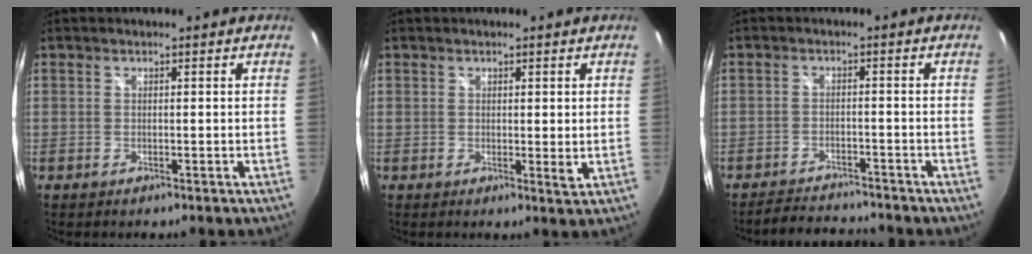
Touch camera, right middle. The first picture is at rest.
{"total": 2.2, "force": [1.6, 0.4, 1.5], "torque": [-0.021, 0.000, 0.022]}
{"total": 6.1, "force": [-6.0, 0.8, 1.0], "torque": [-0.038, 0.009, -0.092]}